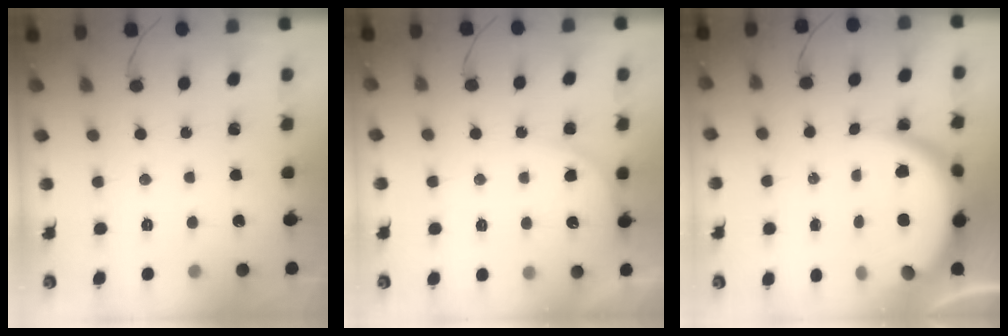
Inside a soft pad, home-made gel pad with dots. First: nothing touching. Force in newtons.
{"total": 5.5, "press": 5.5, "slide": 0.4}
{"total": 9.6, "press": 9.6, "slide": 1.0}